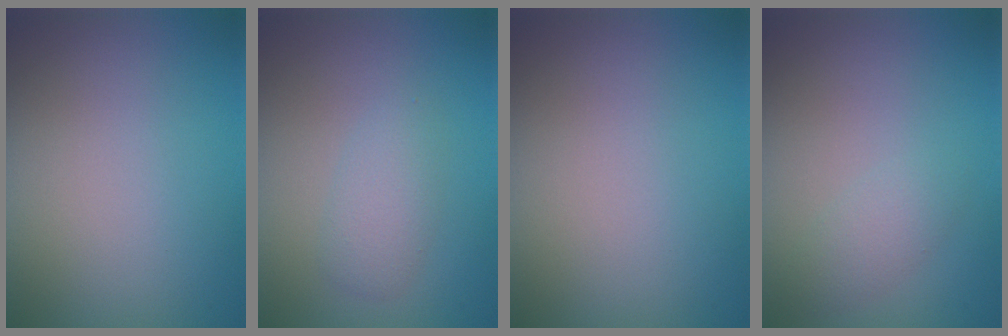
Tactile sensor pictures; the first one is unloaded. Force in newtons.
{"total": 2.1, "press": 2.1, "slide": 0.1}
{"total": 0.0}
{"total": 1.7, "press": 1.7, "slide": 0.0}